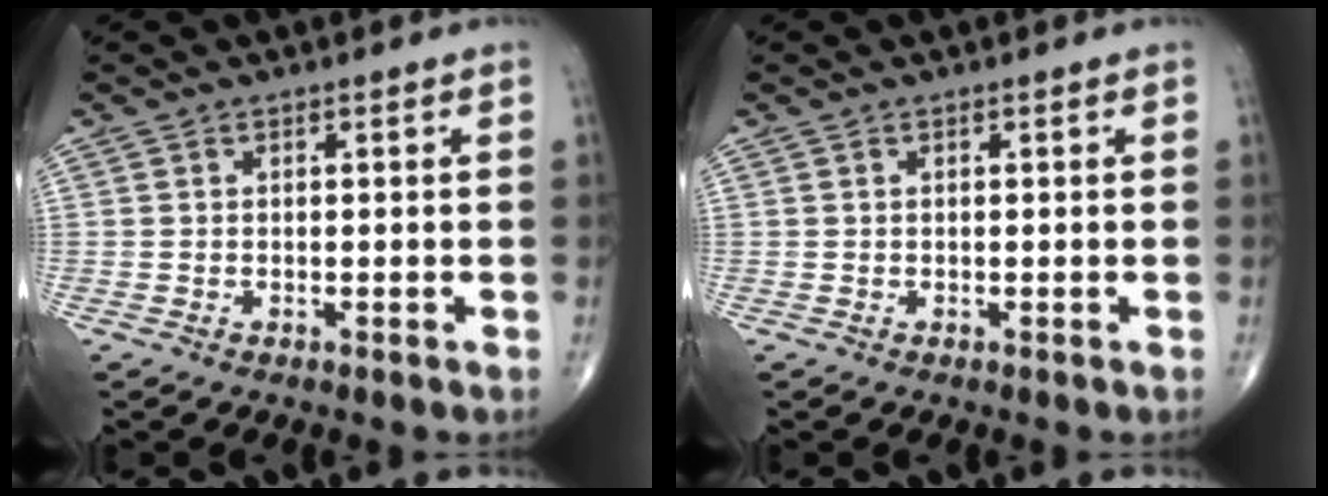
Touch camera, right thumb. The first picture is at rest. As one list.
[{"total": 0.0}]